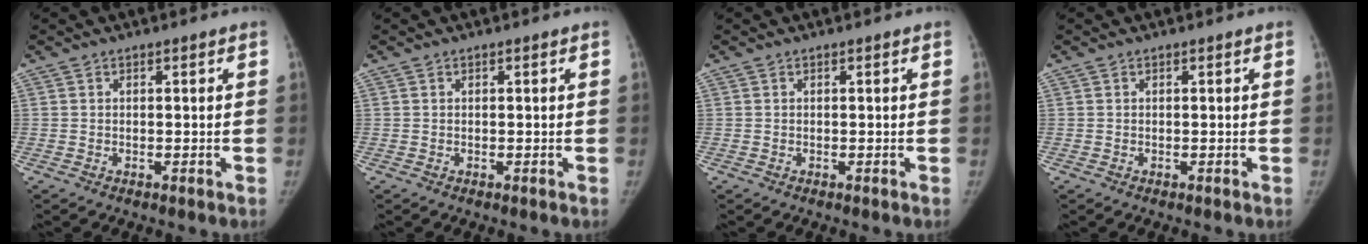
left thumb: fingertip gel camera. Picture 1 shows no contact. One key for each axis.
{"total": 0.0}
{"total": 0.0}
{"total": 0.0}